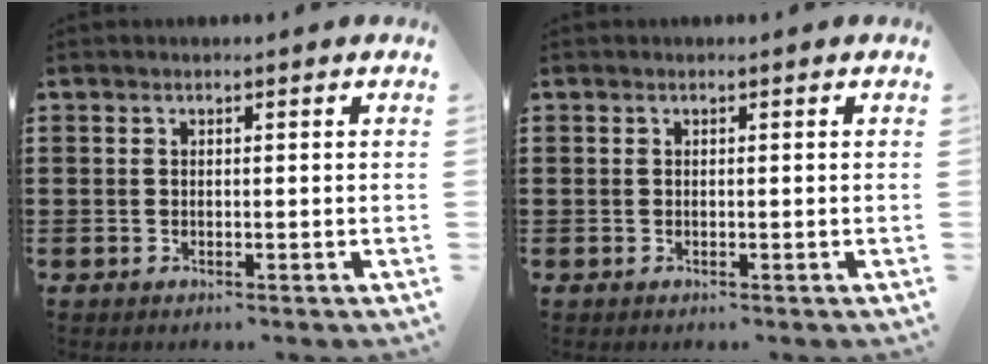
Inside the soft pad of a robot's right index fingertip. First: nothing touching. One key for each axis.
{"total": 0.0}